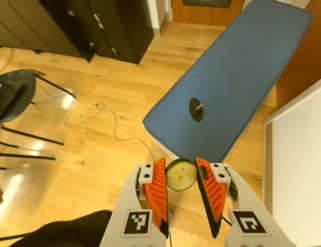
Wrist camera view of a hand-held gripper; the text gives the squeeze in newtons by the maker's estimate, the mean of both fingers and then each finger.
{"total": 9.2, "left": 9.4, "right": 9.0}